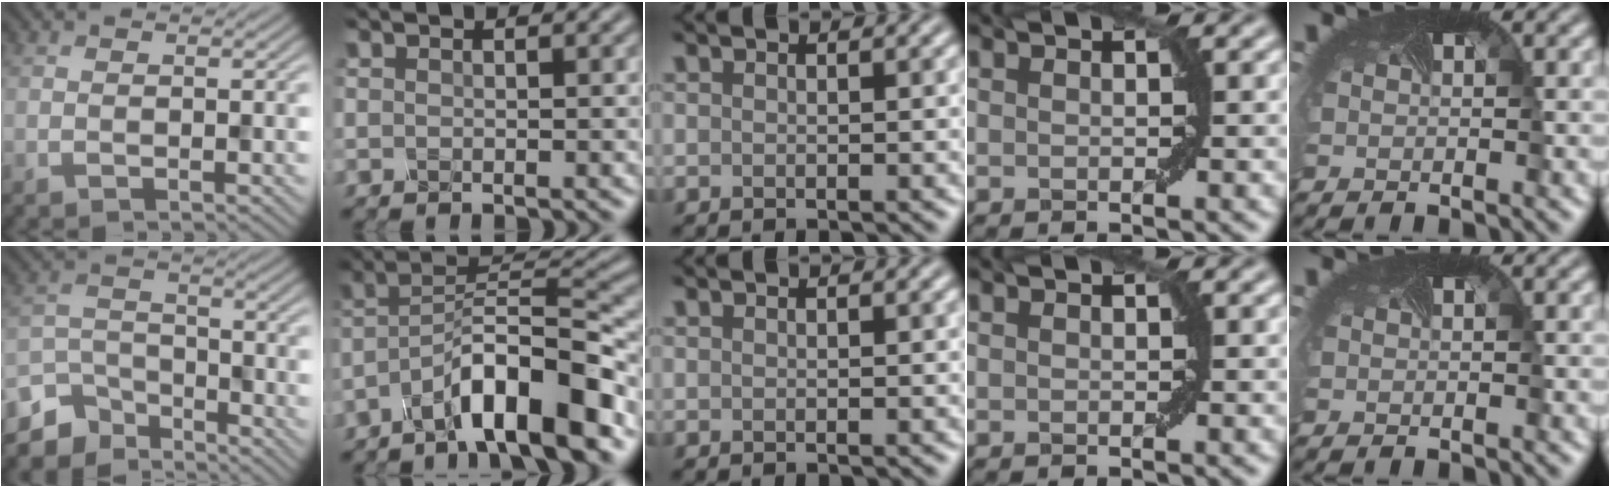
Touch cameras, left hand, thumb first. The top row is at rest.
{"thumb": {"total": 7.2, "force": [-5.9, 3.6, 2.0], "torque": [-0.051, -0.010, -0.124]}, "index": {"total": 9.1, "force": [-5.8, 1.8, 6.8], "torque": [-0.108, 0.022, -0.102]}}